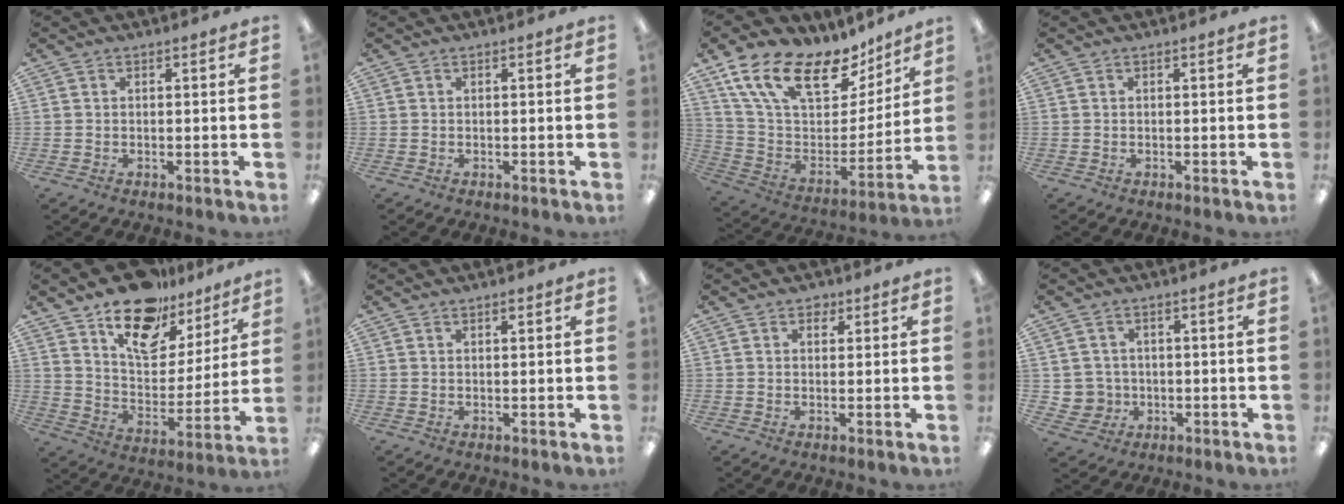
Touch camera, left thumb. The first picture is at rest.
{"total": 0.0}
{"total": 21.2, "force": [14.0, 10.5, 12.0], "torque": [-0.222, -0.077, 0.255]}
{"total": 0.0}
{"total": 16.9, "force": [12.1, 9.2, 7.4], "torque": [-0.127, -0.072, 0.217]}
{"total": 1.0, "force": [0.9, 0.4, 0.3], "torque": [-0.007, 0.001, 0.017]}
{"total": 2.2, "force": [1.5, 1.4, 0.7], "torque": [0.001, -0.003, 0.023]}
{"total": 4.6, "force": [0.2, 4.6, 0.4], "torque": [-0.011, 0.006, 0.008]}